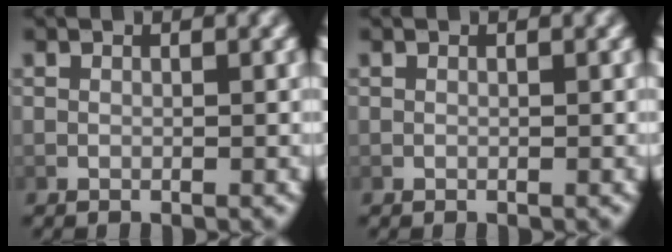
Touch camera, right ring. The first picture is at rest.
{"total": 0.0}